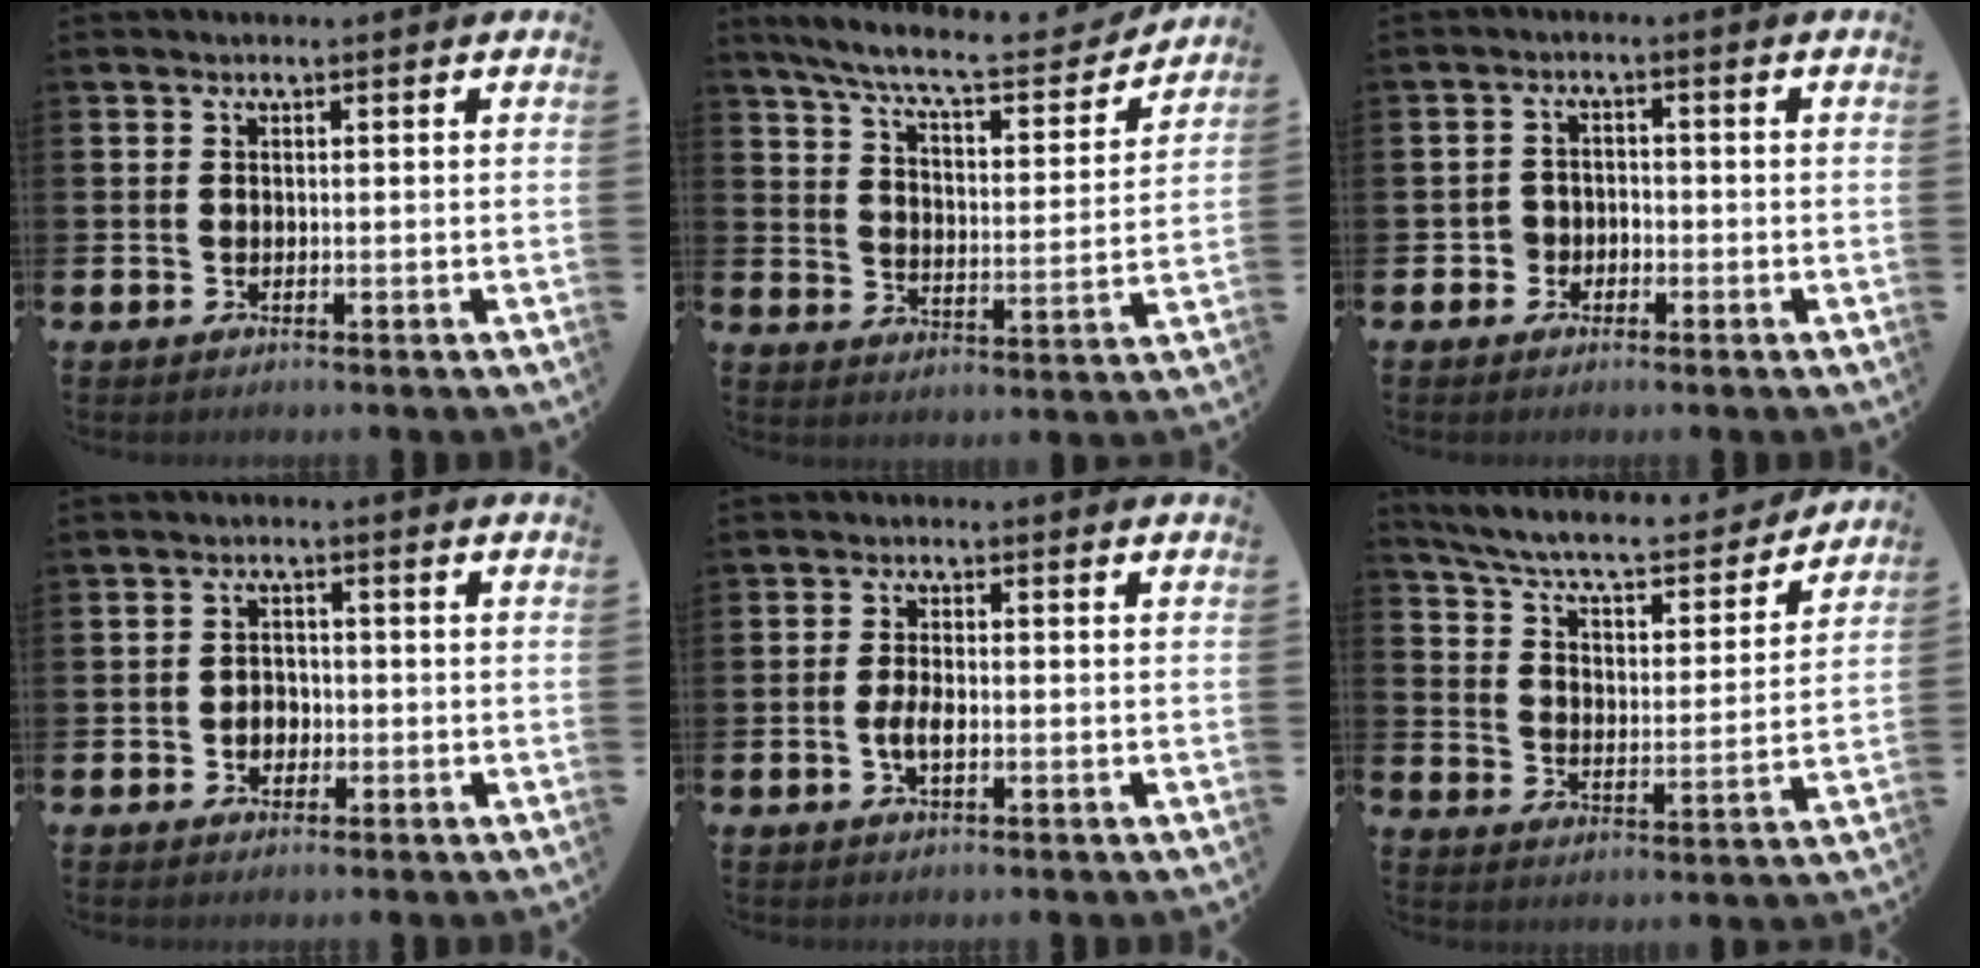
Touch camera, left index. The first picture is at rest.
{"total": 9.0, "force": [8.0, 1.5, 3.8], "torque": [-0.097, -0.052, 0.135]}
{"total": 2.5, "force": [-1.4, 2.0, 0.2], "torque": [-0.018, 0.009, -0.033]}
{"total": 2.3, "force": [-0.7, 1.9, 1.1], "torque": [-0.012, 0.001, -0.019]}
{"total": 2.6, "force": [-0.6, 1.1, 2.3], "torque": [-0.041, 0.001, -0.013]}
{"total": 7.2, "force": [6.5, 1.5, 2.7], "torque": [-0.081, -0.049, 0.106]}